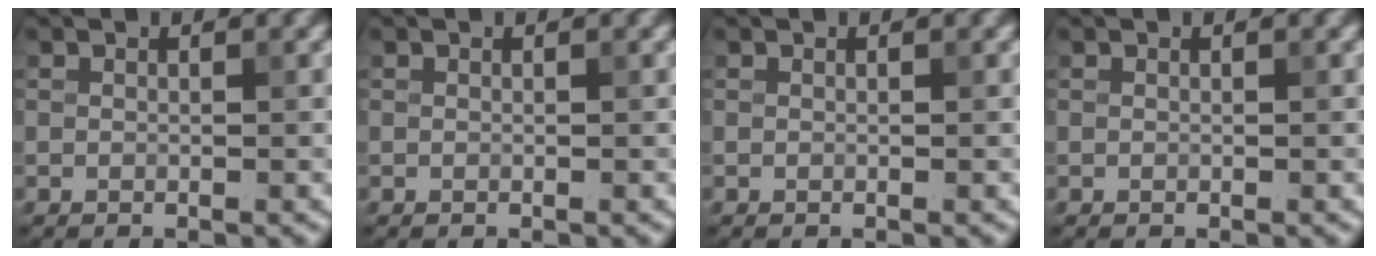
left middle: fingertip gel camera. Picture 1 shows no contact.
{"total": 0.0}
{"total": 0.0}
{"total": 0.0}